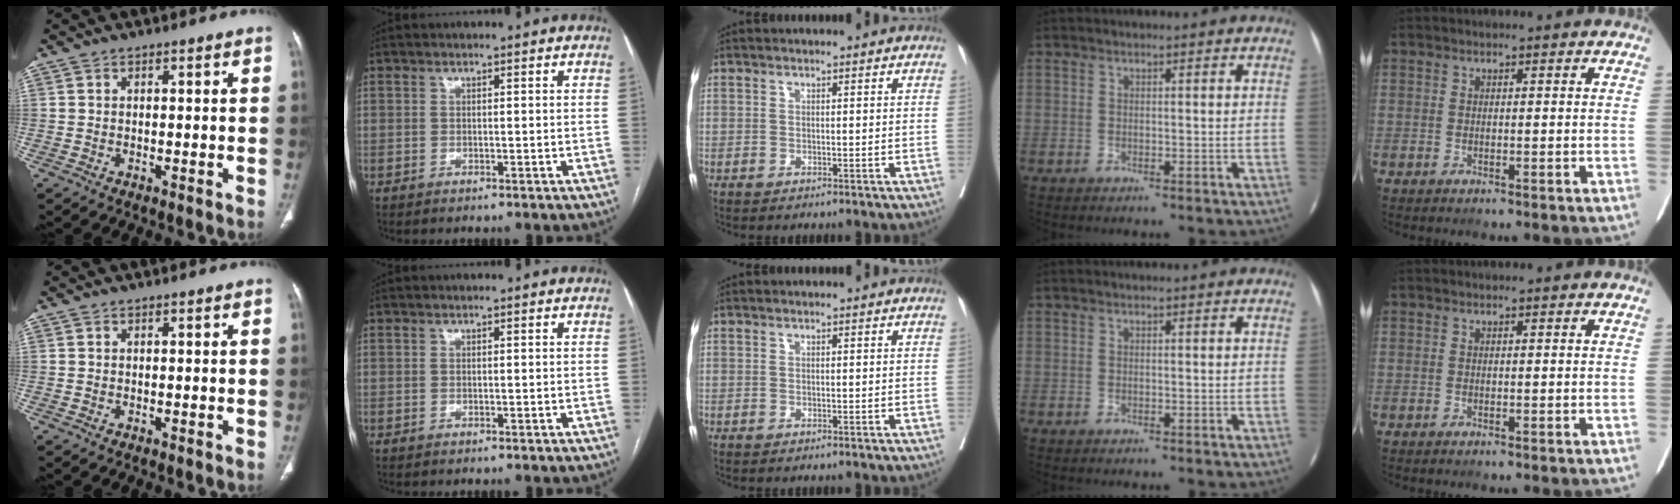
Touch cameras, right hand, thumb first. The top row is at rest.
{}